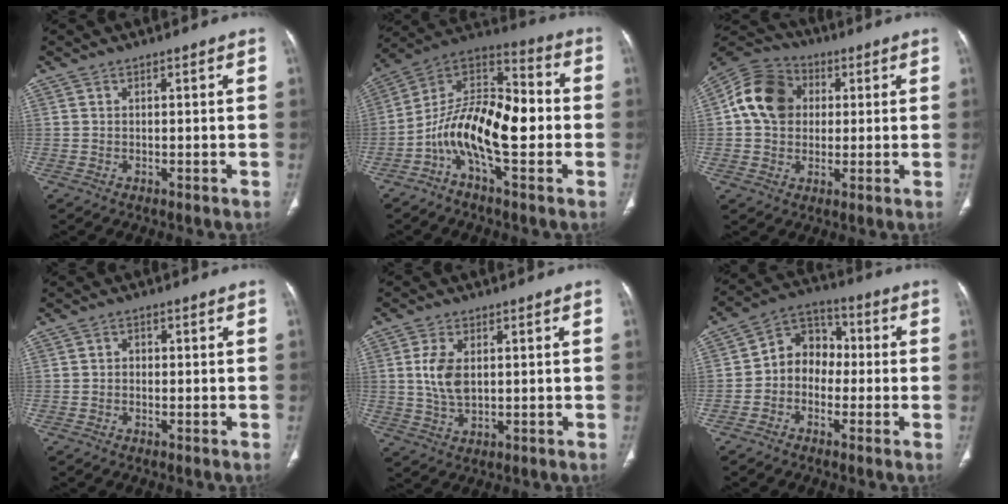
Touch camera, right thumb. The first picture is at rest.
{"total": 17.2, "force": [-4.0, 7.4, 15.0], "torque": [-0.240, 0.063, -0.077]}
{"total": 12.7, "force": [1.9, 10.4, 7.1], "torque": [-0.114, 0.016, 0.023]}
{"total": 1.3, "force": [-0.2, 1.1, 0.6], "torque": [-0.002, 0.004, -0.008]}
{"total": 6.6, "force": [1.1, 3.8, 5.3], "torque": [-0.107, -0.005, 0.026]}
{"total": 8.7, "force": [-1.2, 7.3, 4.7], "torque": [-0.040, 0.038, -0.042]}